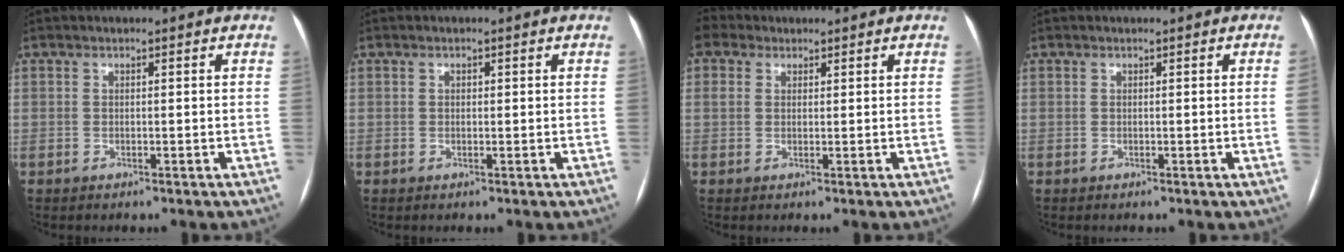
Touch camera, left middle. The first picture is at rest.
{"total": 0.5, "force": [0.2, 0.3, 0.3], "torque": [-0.007, -0.001, 0.004]}
{"total": 2.9, "force": [1.8, 2.2, 0.7], "torque": [-0.025, 0.024, 0.039]}
{"total": 1.0, "force": [-0.1, -0.4, 0.9], "torque": [-0.007, -0.001, -0.003]}